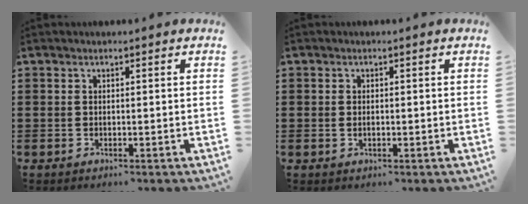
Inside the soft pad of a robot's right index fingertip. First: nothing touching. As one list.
[{"total": 0.7, "force": [0.0, 0.4, 0.6], "torque": [-0.013, 0.002, -0.001]}]